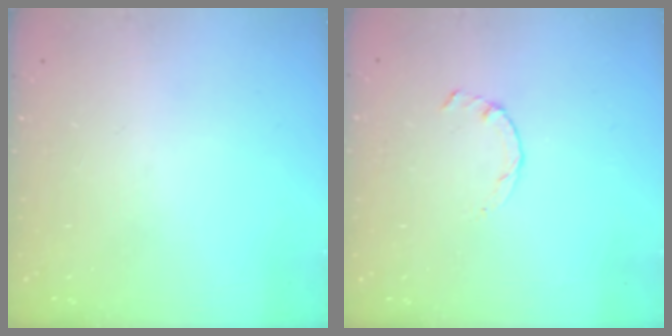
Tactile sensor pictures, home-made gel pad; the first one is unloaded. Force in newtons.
{"total": 0.8, "press": 0.7, "slide": 0.2}